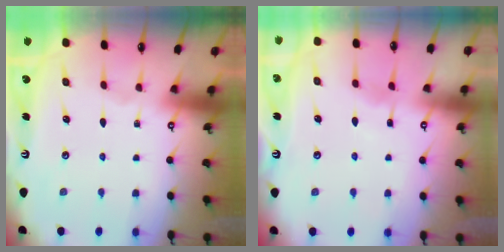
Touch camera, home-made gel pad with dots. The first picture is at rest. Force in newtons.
{"total": 5.5, "press": 5.5, "slide": 0.5}